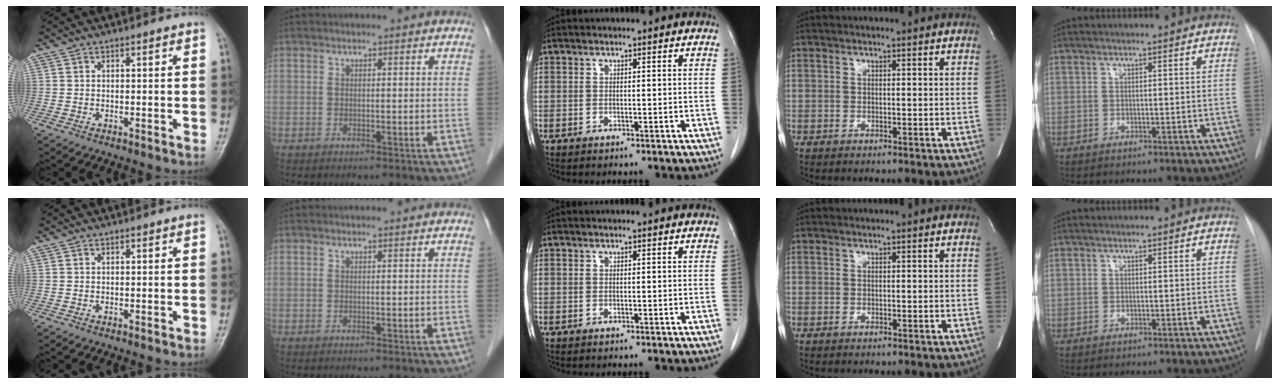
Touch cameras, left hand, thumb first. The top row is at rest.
{}